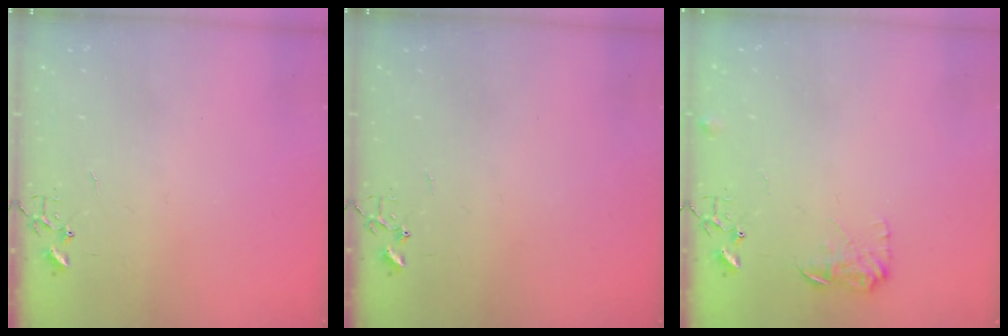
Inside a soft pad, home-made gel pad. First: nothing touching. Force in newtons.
{"total": 0.0}
{"total": 8.2, "press": 8.2, "slide": 0.4}